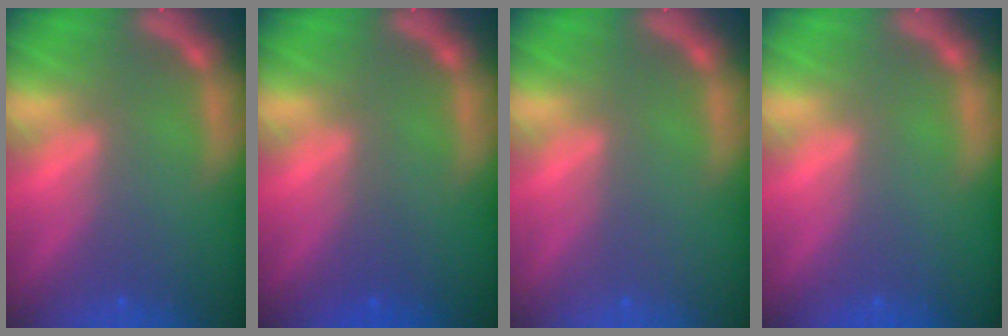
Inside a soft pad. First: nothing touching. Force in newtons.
{"total": 0.9}
{"total": 0.0}
{"total": 0.0}